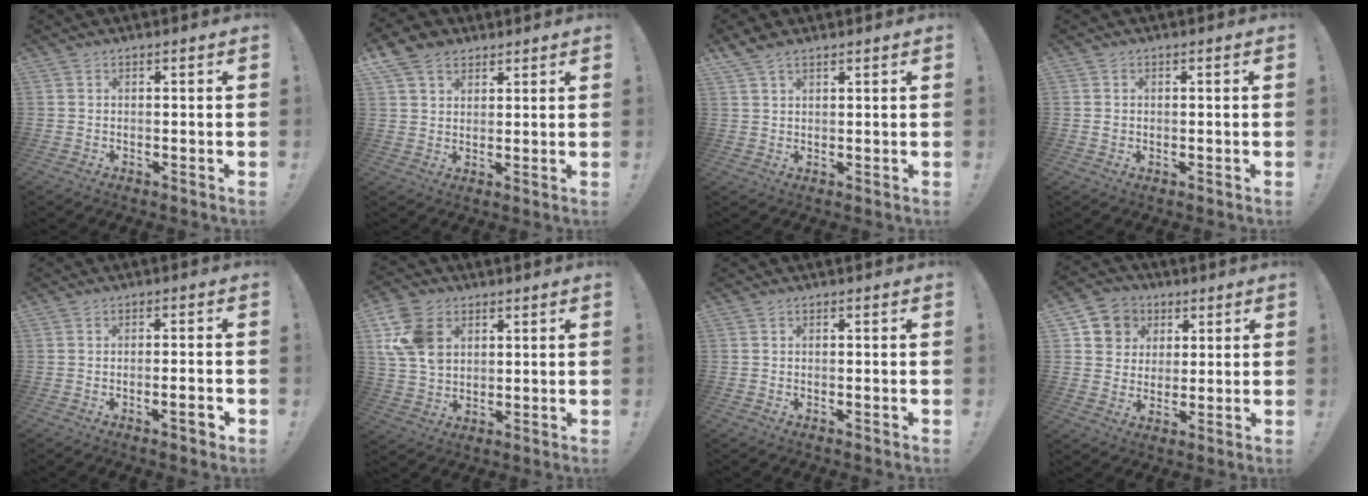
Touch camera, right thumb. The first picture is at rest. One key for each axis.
{"total": 7.8, "fx": 4.8, "fy": 5.5, "fz": 2.8, "tx": -0.050, "ty": -0.018, "tz": 0.097}
{"total": 4.0, "fx": 3.0, "fy": 1.8, "fz": 2.0, "tx": -0.037, "ty": -0.010, "tz": 0.060}
{"total": 1.1, "fx": 0.5, "fy": 1.0, "fz": 0.1, "tx": 0.006, "ty": 0.002, "tz": 0.006}
{"total": 4.2, "fx": -1.8, "fy": 0.5, "fz": 3.7, "tx": -0.057, "ty": 0.003, "tz": -0.027}
{"total": 13.5, "fx": 4.8, "fy": 9.9, "fz": 7.8, "tx": -0.161, "ty": -0.005, "tz": 0.101}
{"total": 0.8, "fx": -0.7, "fy": 0.2, "fz": 0.2, "tx": -0.006, "ty": 0.002, "tz": -0.012}
{"total": 8.3, "fx": 2.5, "fy": 7.9, "fz": 1.4, "tx": -0.009, "ty": -0.008, "tz": 0.051}